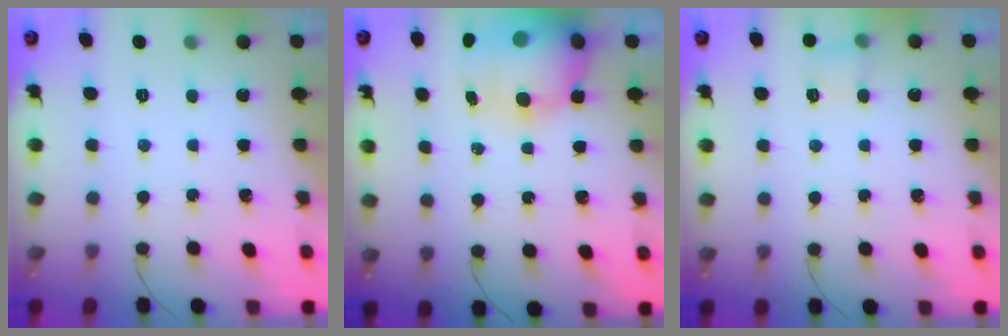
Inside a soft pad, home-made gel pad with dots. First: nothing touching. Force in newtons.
{"total": 15.6, "press": 15.1, "slide": 3.9}
{"total": 5.0, "press": 3.8, "slide": 3.3}